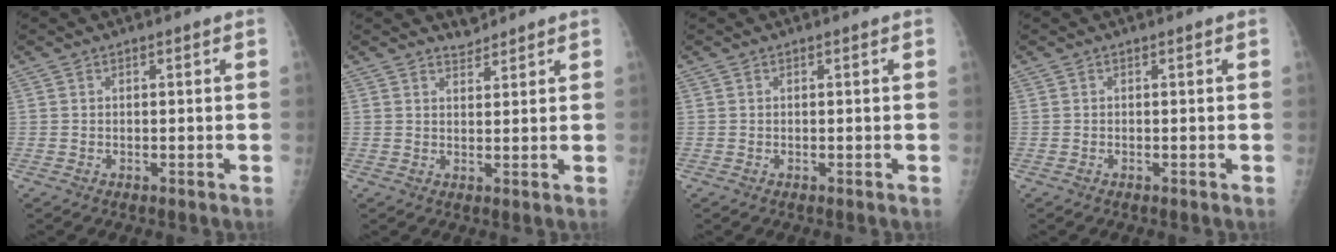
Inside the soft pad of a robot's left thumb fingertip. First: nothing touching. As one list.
[{"total": 1.9, "force": [1.8, 0.5, -0.4], "torque": [0.018, -0.018, 0.030]}, {"total": 0.0}, {"total": 0.0}]